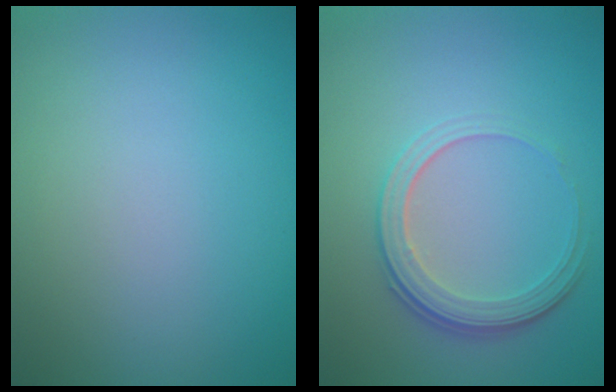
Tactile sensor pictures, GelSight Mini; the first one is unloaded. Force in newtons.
{"total": 3.8, "press": 2.8, "slide": 2.6}